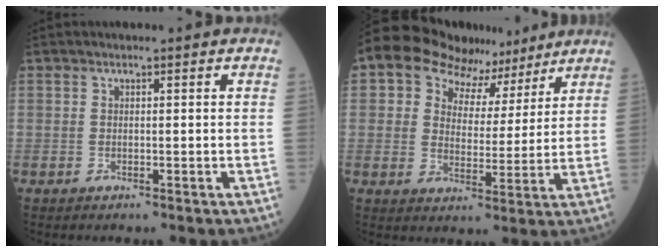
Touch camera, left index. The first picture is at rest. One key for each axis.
{"total": 11.4, "fx": 8.8, "fy": 6.8, "fz": 2.8, "tx": -0.048, "ty": 0.030, "tz": 0.120}